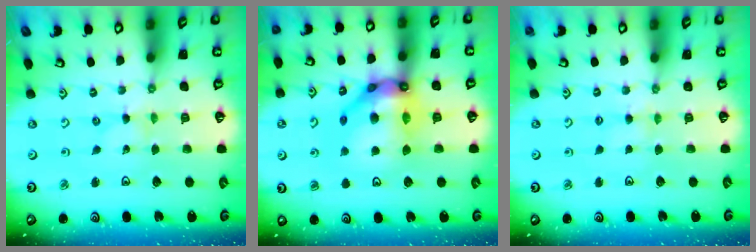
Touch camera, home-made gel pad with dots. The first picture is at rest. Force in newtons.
{"total": 17.7, "press": 17.5, "slide": 2.2}
{"total": 2.9, "press": 2.9, "slide": 0.4}